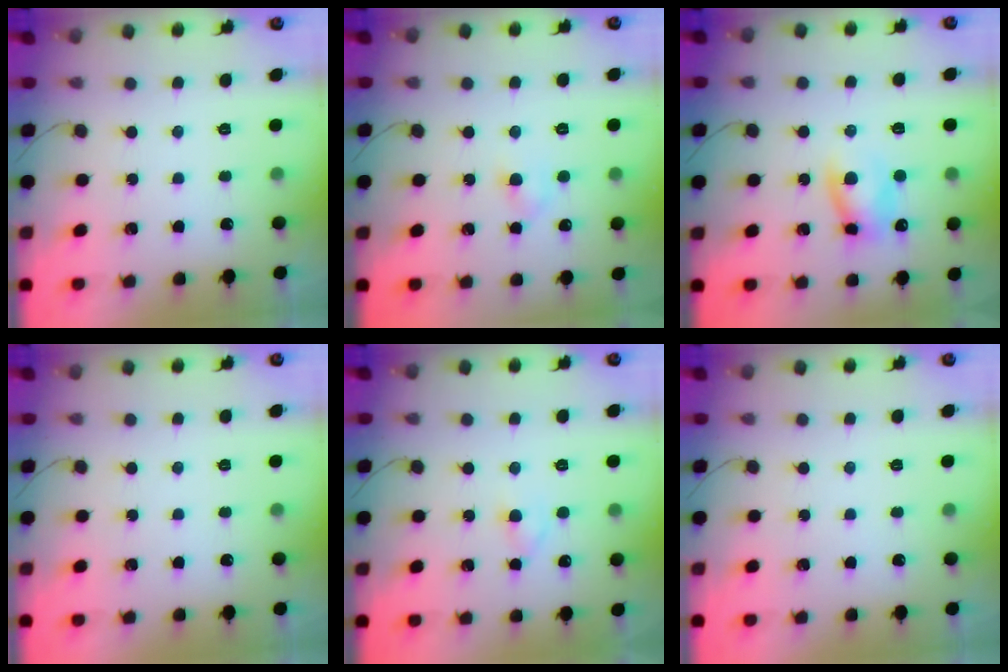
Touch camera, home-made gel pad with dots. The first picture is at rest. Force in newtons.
{"total": 2.9, "press": 2.8, "slide": 1.0}
{"total": 8.1, "press": 8.0, "slide": 1.3}
{"total": 0.0}
{"total": 3.0, "press": 2.7, "slide": 1.3}
{"total": 0.0}